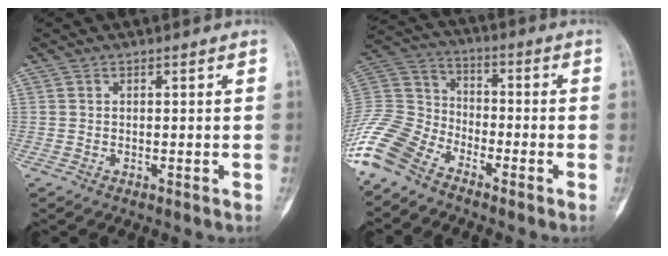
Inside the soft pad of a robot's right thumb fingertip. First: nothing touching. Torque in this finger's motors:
{"motor_torque": [0.15, 0.29, 1.43, -1.34, 0.14]}